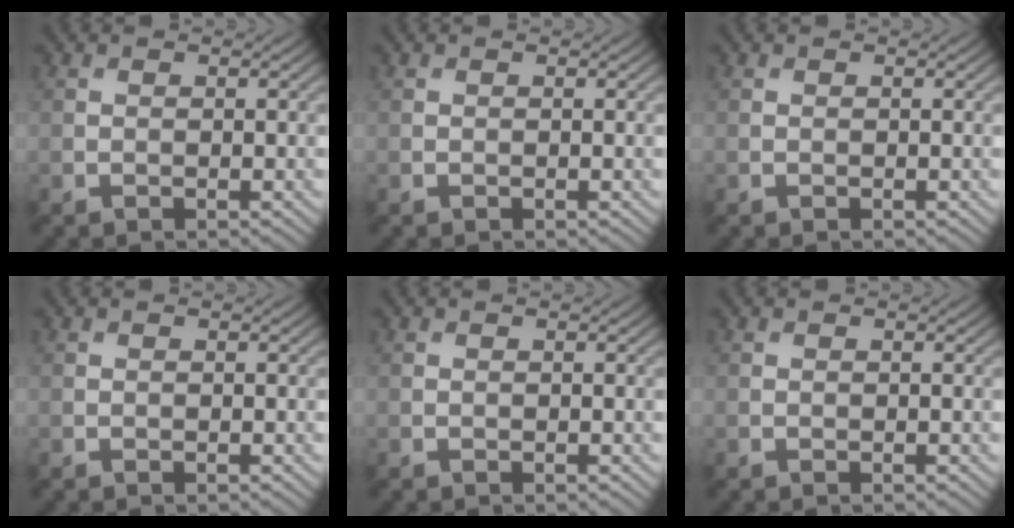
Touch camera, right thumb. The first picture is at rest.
{"total": 0.0}
{"total": 0.0}
{"total": 0.0}
{"total": 0.0}
{"total": 0.0}